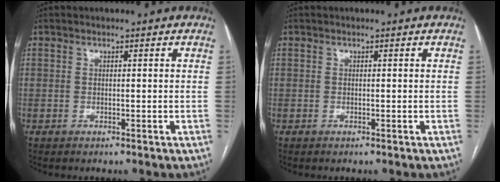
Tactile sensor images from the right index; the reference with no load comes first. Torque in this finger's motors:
{"motor_torque": [0.00, 0.00, 0.02, 0.01]}